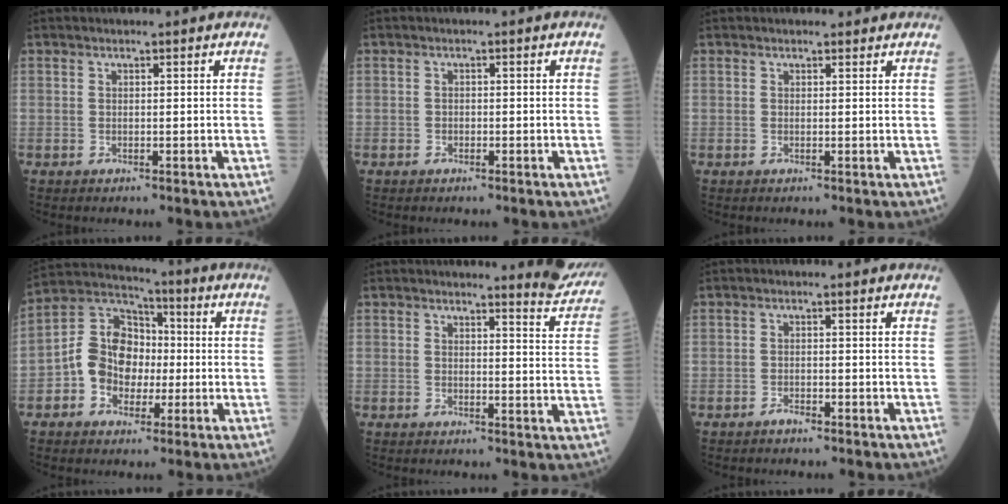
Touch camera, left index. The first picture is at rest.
{"total": 0.5, "force": [-0.3, 0.4, 0.2], "torque": [-0.002, 0.001, -0.007]}
{"total": 0.9, "force": [0.8, 0.5, 0.0], "torque": [-0.006, 0.001, 0.007]}
{"total": 10.3, "force": [-1.7, 8.3, 5.9], "torque": [-0.132, 0.035, -0.035]}
{"total": 6.1, "force": [6.1, 0.3, 0.4], "torque": [0.001, -0.046, 0.051]}
{"total": 1.1, "force": [-0.9, 0.2, 0.5], "torque": [-0.011, -0.001, -0.015]}